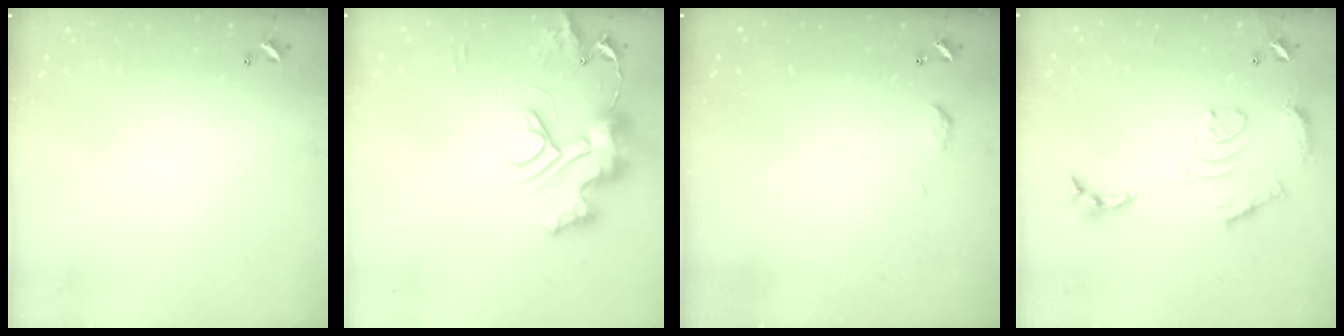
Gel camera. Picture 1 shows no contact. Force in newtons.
{"total": 13.0, "press": 13.0, "slide": 0.8}
{"total": 4.6, "press": 4.5, "slide": 0.6}
{"total": 13.0, "press": 12.9, "slide": 1.1}